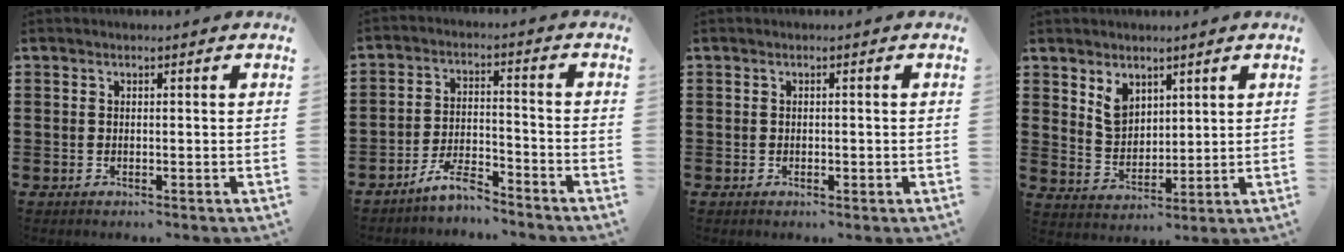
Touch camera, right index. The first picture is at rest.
{"total": 5.8, "force": [-5.4, 1.0, 2.1], "torque": [-0.048, 0.006, -0.105]}
{"total": 0.6, "force": [-0.2, 0.3, 0.5], "torque": [-0.010, 0.000, -0.003]}
{"total": 5.0, "force": [3.0, 3.4, 2.0], "torque": [-0.053, 0.008, 0.058]}